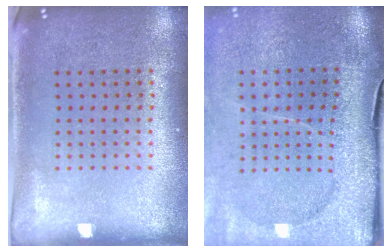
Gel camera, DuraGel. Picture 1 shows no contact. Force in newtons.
{"total": 4.4, "press": 3.5, "slide": 2.6}